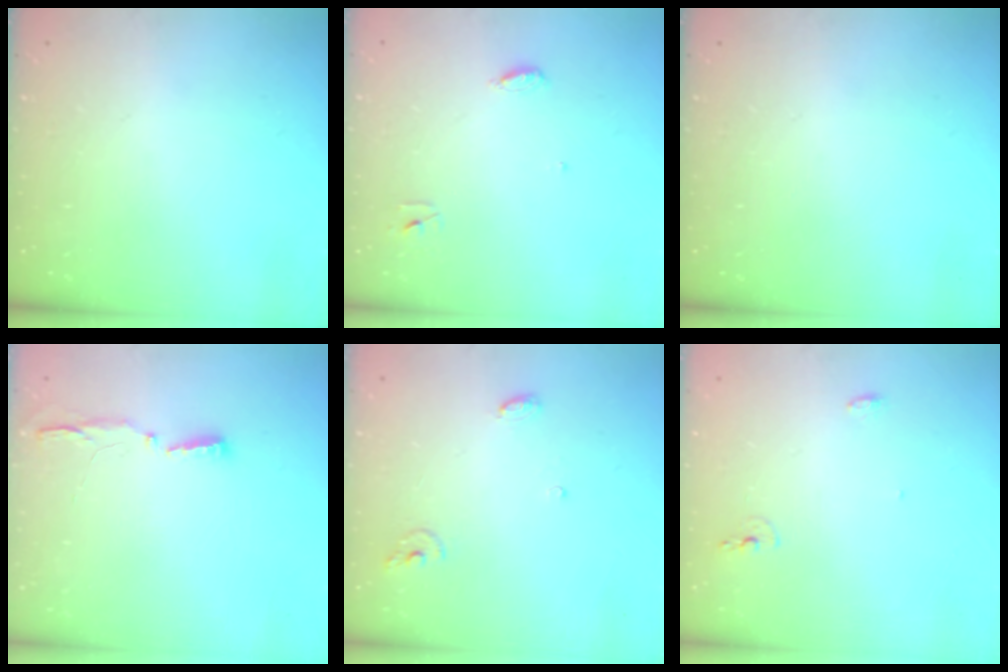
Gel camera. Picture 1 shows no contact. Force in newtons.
{"total": 3.4, "press": 3.4, "slide": 0.3}
{"total": 0.0}
{"total": 3.5, "press": 3.4, "slide": 0.8}
{"total": 3.8, "press": 3.8, "slide": 0.2}
{"total": 4.3, "press": 4.2, "slide": 0.9}